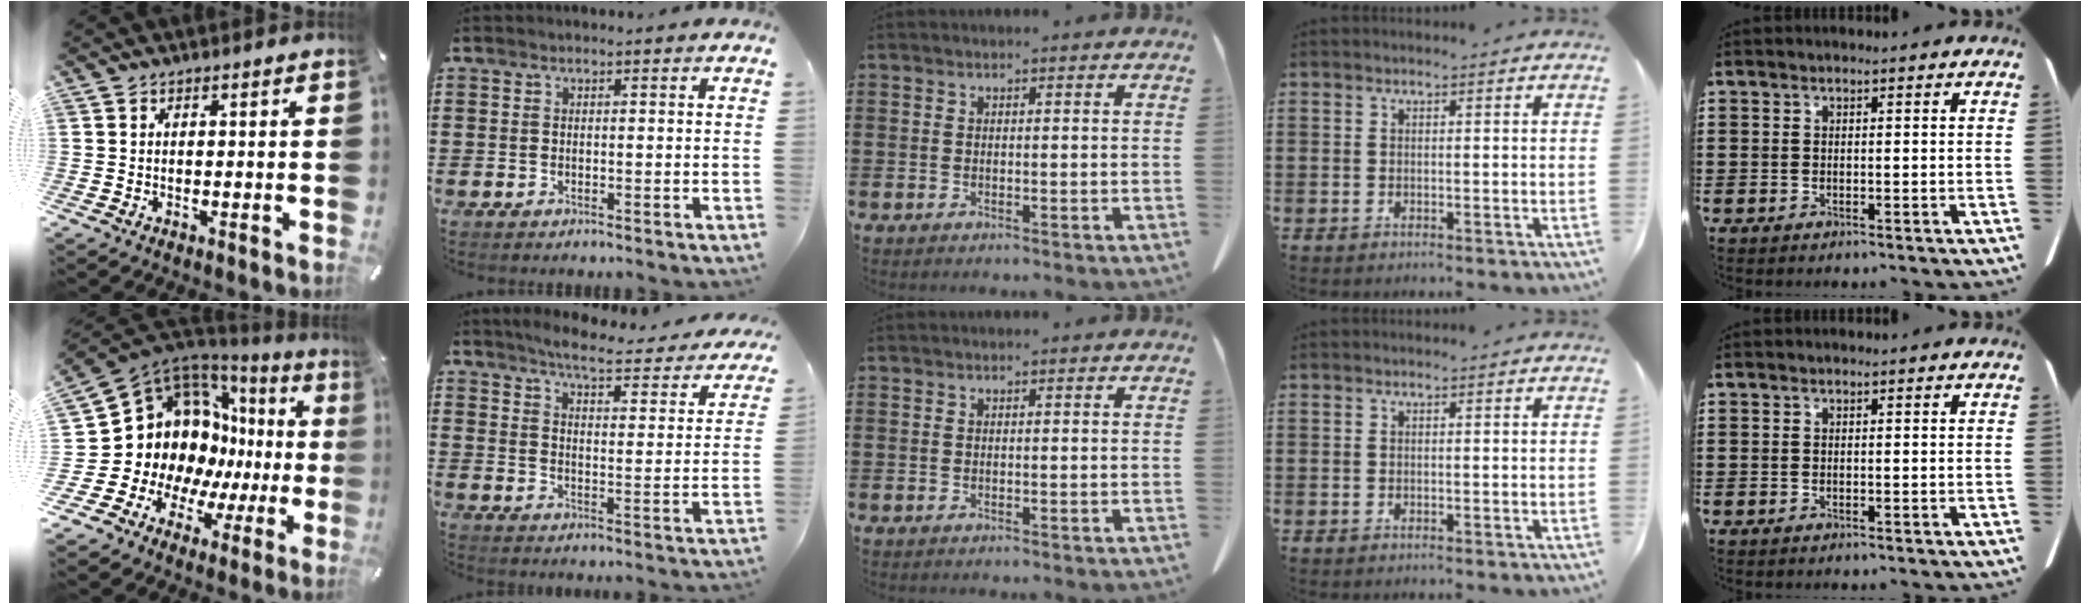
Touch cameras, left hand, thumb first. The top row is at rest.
{"thumb": {"total": 17.1, "force": [3.6, 14.6, 8.1], "torque": [-0.141, -0.075, 0.103]}, "index": {"total": 5.3, "force": [4.8, 0.0, 2.1], "torque": [-0.055, -0.034, 0.077]}}